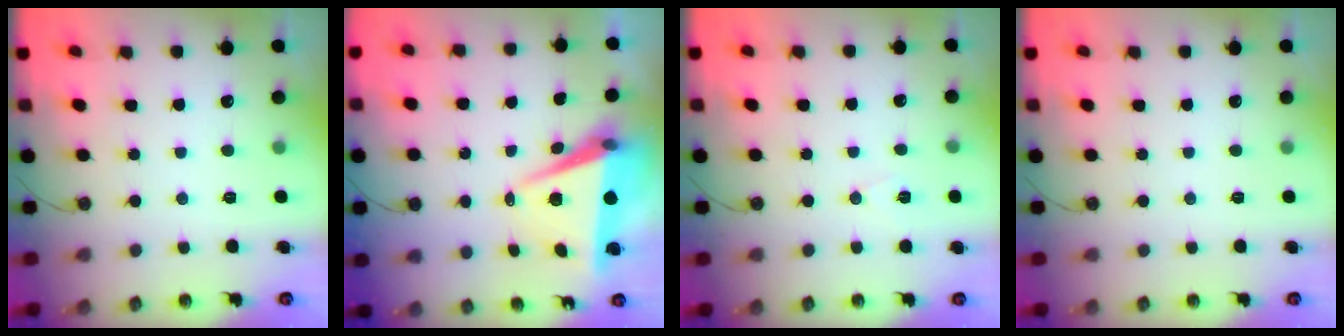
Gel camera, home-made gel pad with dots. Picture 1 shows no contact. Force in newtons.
{"total": 7.5, "press": 6.2, "slide": 4.2}
{"total": 6.5, "press": 4.7, "slide": 4.4}
{"total": 0.0}